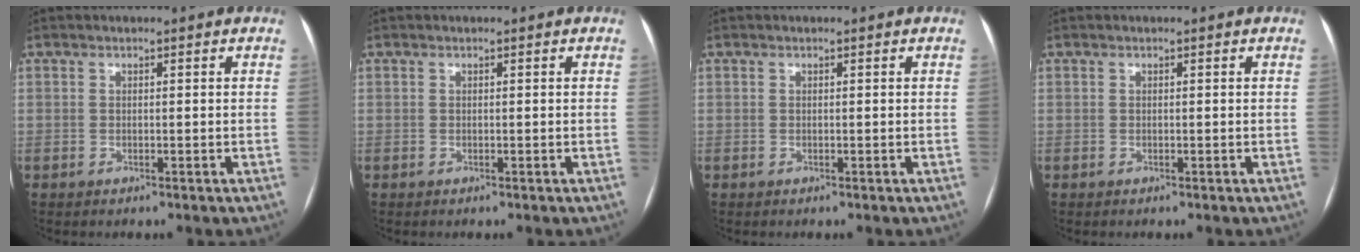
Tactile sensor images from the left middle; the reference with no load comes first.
{"total": 0.0}
{"total": 0.0}
{"total": 0.0}